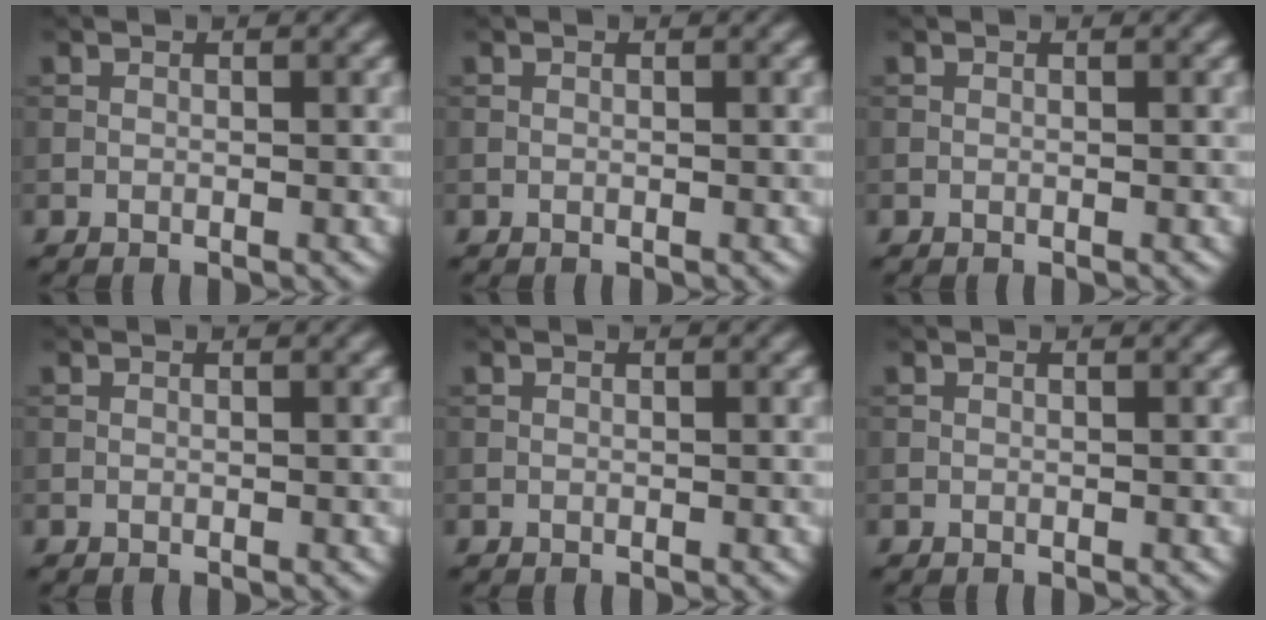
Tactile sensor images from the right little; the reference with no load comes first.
{"total": 0.0}
{"total": 0.0}
{"total": 0.0}
{"total": 0.0}
{"total": 0.0}